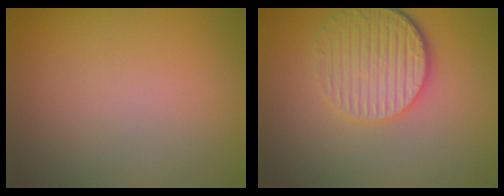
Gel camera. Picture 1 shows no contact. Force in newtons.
{"total": 5.6, "press": 4.1, "slide": 3.9}